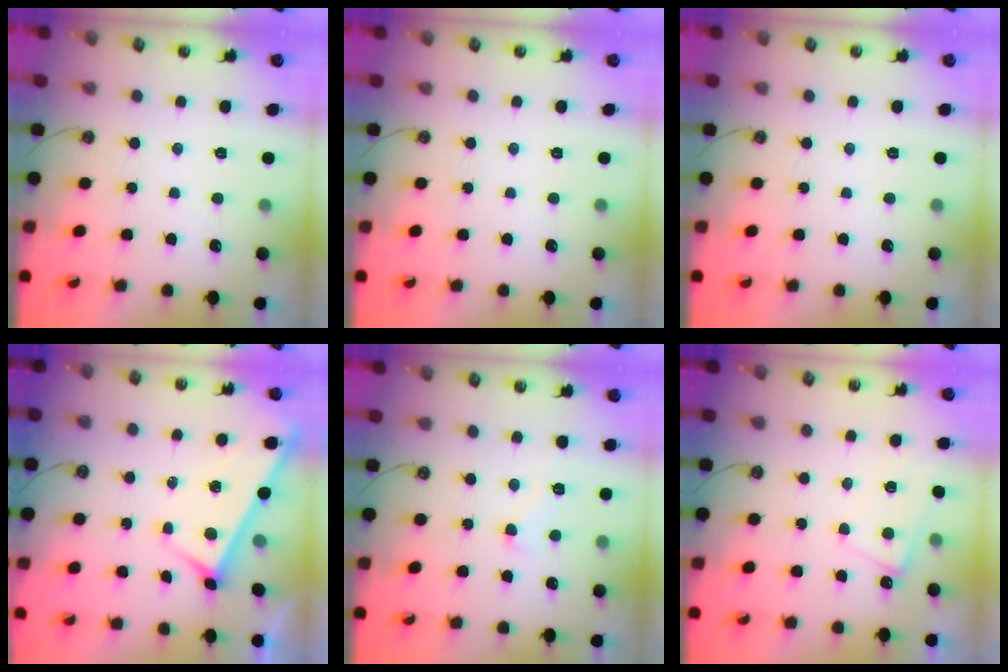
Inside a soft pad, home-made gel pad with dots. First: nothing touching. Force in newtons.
{"total": 0.0}
{"total": 0.0}
{"total": 3.6, "press": 3.6, "slide": 0.3}
{"total": 1.7, "press": 1.4, "slide": 0.8}
{"total": 1.1, "press": 1.0, "slide": 0.2}